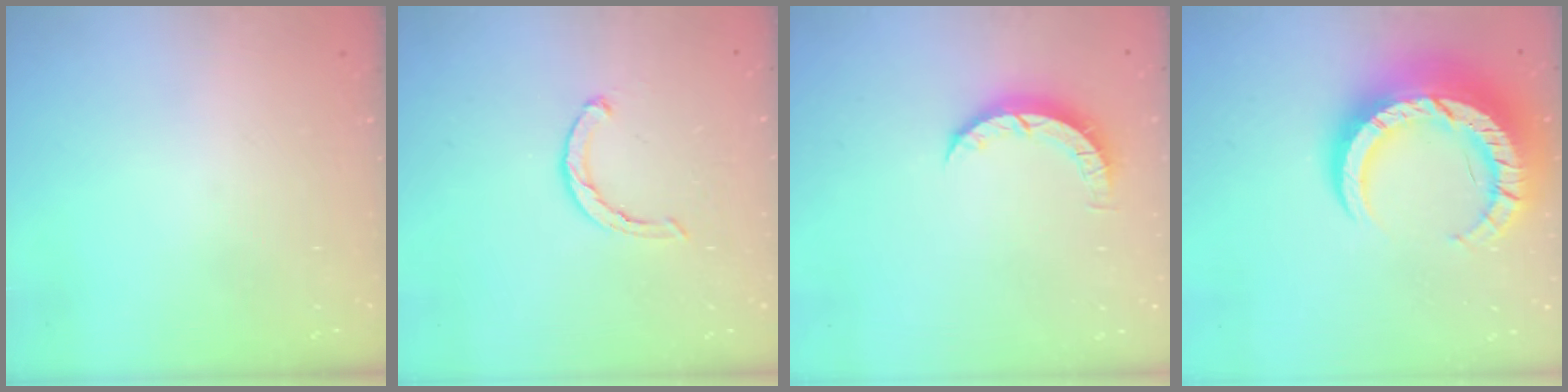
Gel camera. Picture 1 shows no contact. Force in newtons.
{"total": 2.7, "press": 2.7, "slide": 0.4}
{"total": 4.1, "press": 4.1, "slide": 0.4}
{"total": 17.5, "press": 17.4, "slide": 1.5}